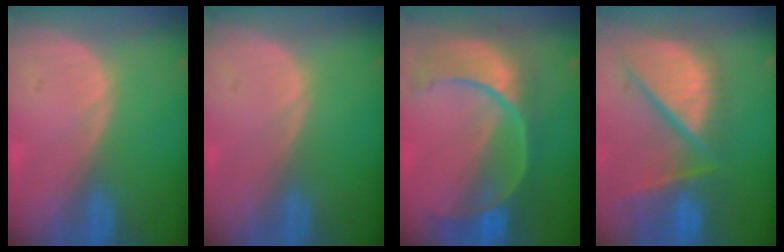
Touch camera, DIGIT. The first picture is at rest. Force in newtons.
{"total": 0.0}
{"total": 11.1, "press": 9.3, "slide": 6.0}
{"total": 12.6, "press": 10.3, "slide": 7.2}